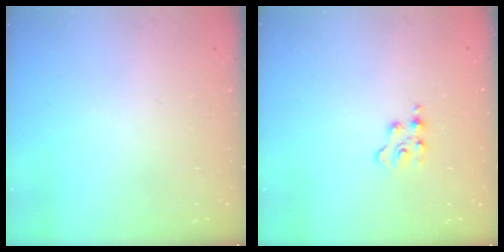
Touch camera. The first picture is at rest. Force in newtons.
{"total": 2.9, "press": 2.9, "slide": 0.4}